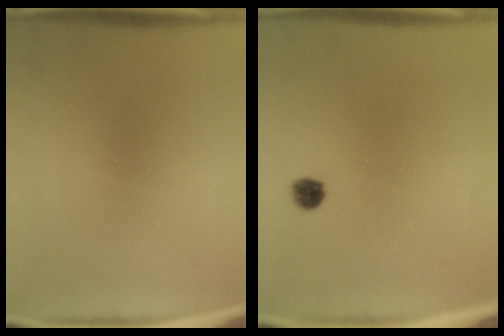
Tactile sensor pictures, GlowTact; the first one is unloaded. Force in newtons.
{"total": 2.2}